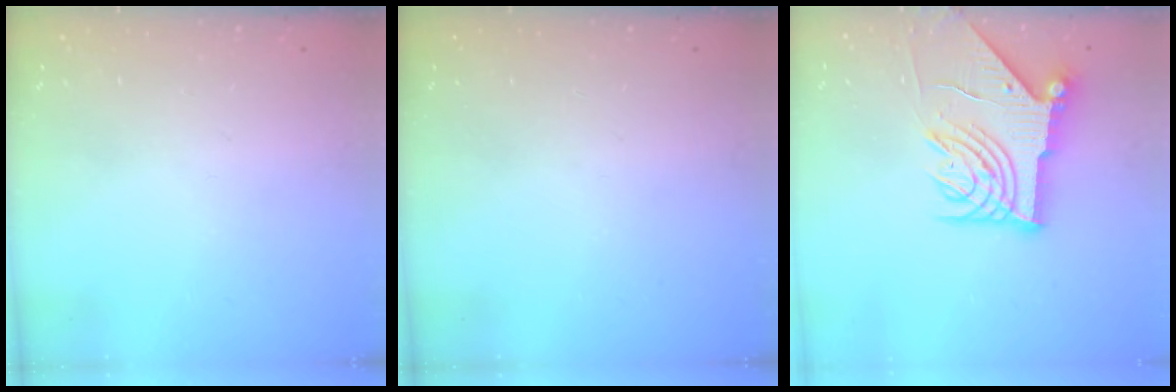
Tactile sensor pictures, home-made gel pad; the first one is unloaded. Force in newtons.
{"total": 0.0}
{"total": 12.2, "press": 12.1, "slide": 1.3}